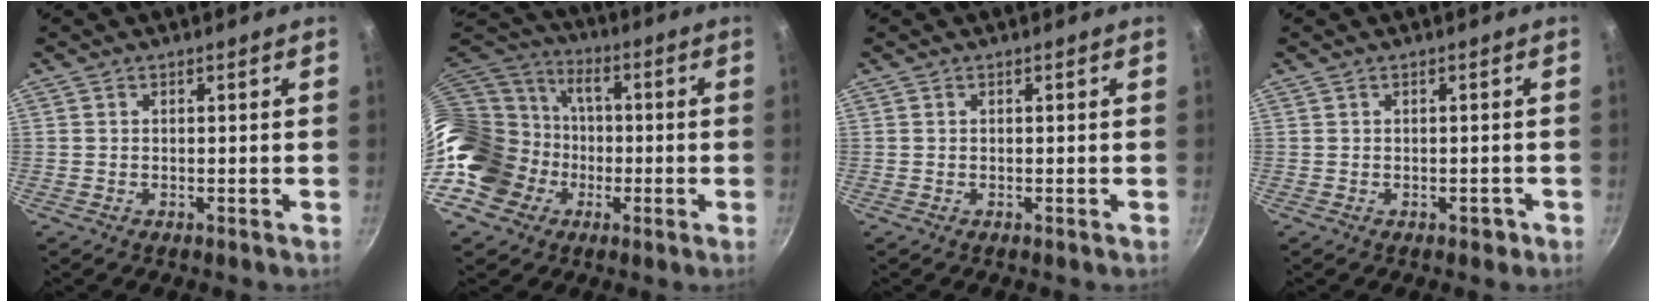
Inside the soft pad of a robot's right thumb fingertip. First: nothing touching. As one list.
[{"total": 23.2, "force": [-4.1, 19.0, 12.8], "torque": [-0.260, 0.070, -0.061]}, {"total": 0.0}, {"total": 1.4, "force": [-0.6, 0.9, 0.8], "torque": [0.002, 0.013, -0.001]}]